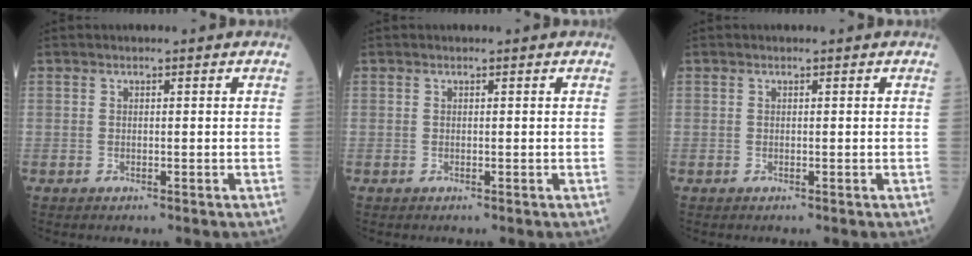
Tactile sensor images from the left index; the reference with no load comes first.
{"total": 0.0}
{"total": 0.0}